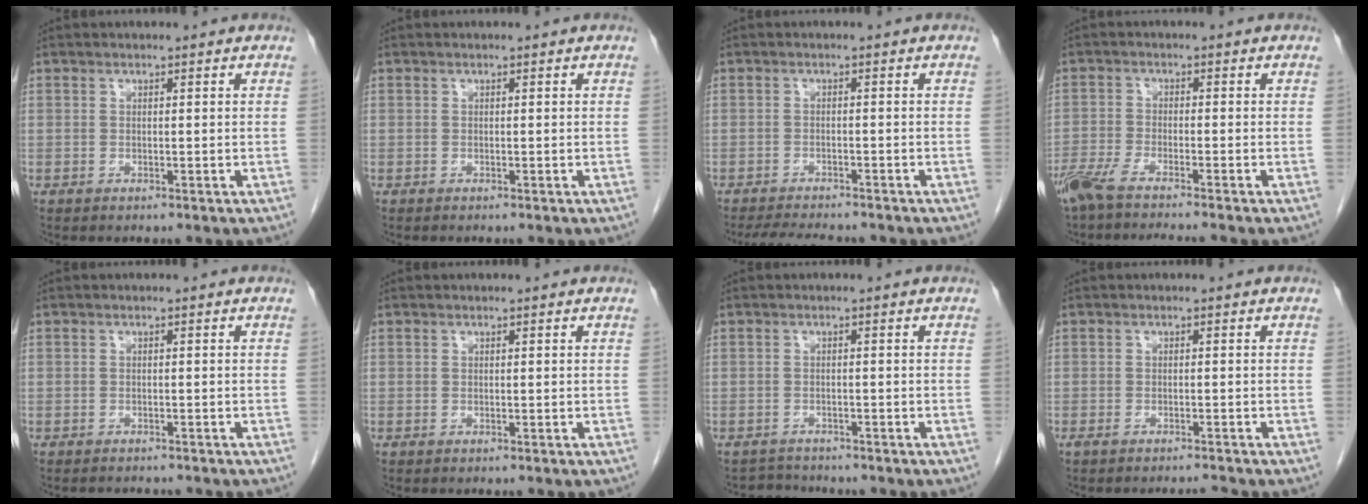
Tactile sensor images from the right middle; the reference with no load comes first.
{"total": 0.0}
{"total": 6.7, "force": [-6.2, 1.0, 2.5], "torque": [-0.039, -0.013, -0.095]}
{"total": 8.0, "force": [-6.8, -0.5, 4.1], "torque": [-0.066, -0.020, -0.117]}
{"total": 2.8, "force": [-2.6, 0.6, 0.6], "torque": [-0.007, -0.004, -0.031]}
{"total": 0.0}
{"total": 2.0, "force": [-1.9, 0.3, -0.8], "torque": [0.015, -0.009, -0.029]}
{"total": 1.9, "force": [-1.8, -0.3, 0.5], "torque": [-0.011, -0.001, -0.029]}